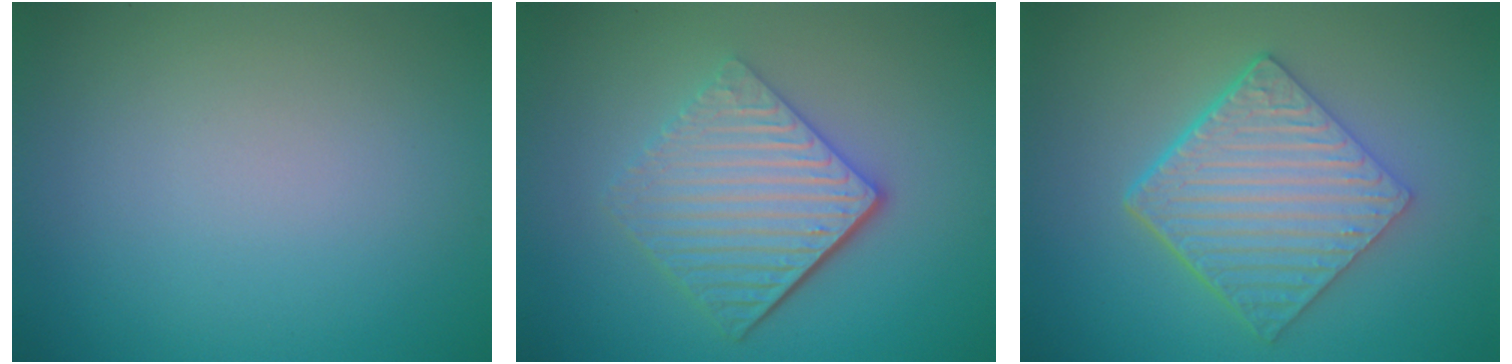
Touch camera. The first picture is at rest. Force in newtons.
{"total": 5.7, "press": 4.0, "slide": 4.0}
{"total": 6.3, "press": 4.6, "slide": 4.3}